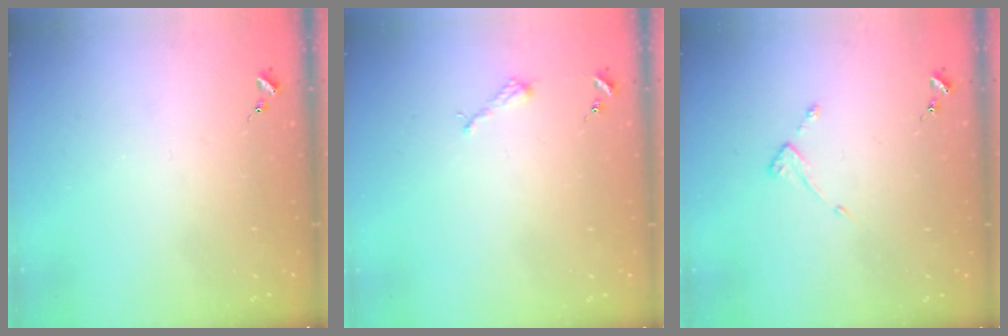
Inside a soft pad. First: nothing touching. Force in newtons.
{"total": 2.2, "press": 2.2, "slide": 0.3}
{"total": 2.6, "press": 2.6, "slide": 0.3}